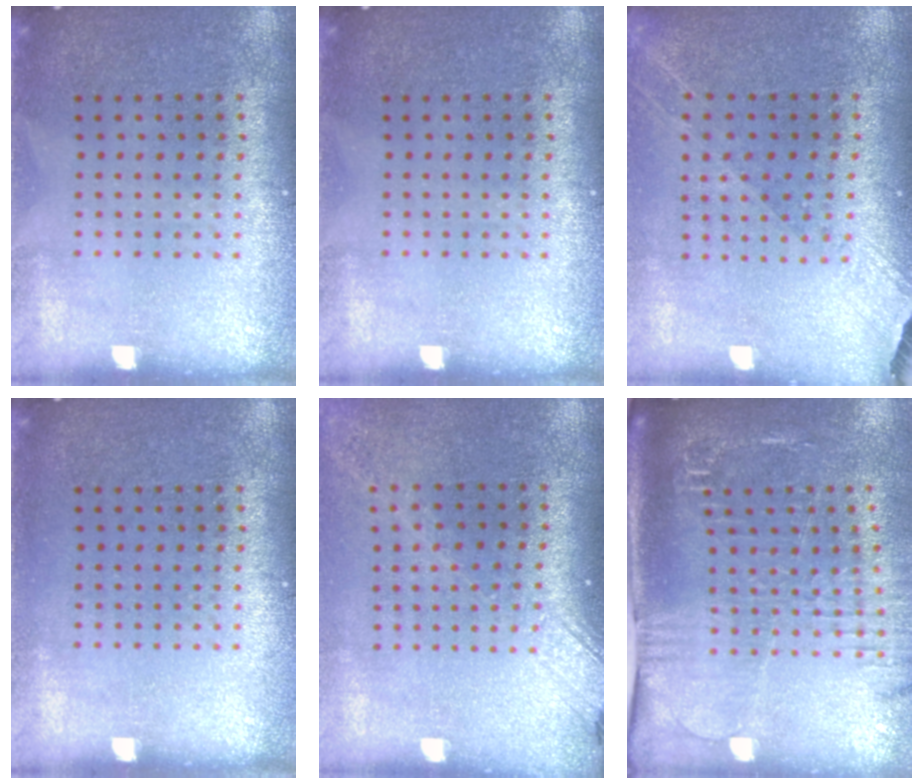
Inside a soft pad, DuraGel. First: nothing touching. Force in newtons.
{"total": 0.0}
{"total": 1.3, "press": 1.2, "slide": 0.5}
{"total": 0.0}
{"total": 2.1, "press": 1.6, "slide": 1.4}
{"total": 2.5, "press": 2.1, "slide": 1.3}